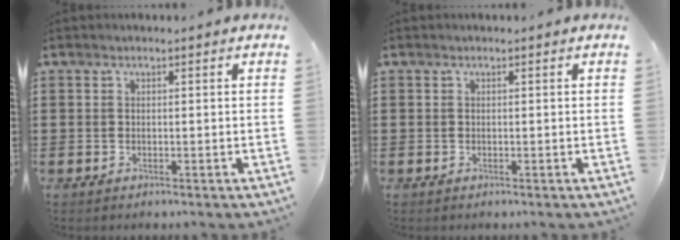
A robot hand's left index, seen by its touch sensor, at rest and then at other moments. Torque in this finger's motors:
{"motor_torque": [-0.05, 0.08, 0.00, 0.00]}